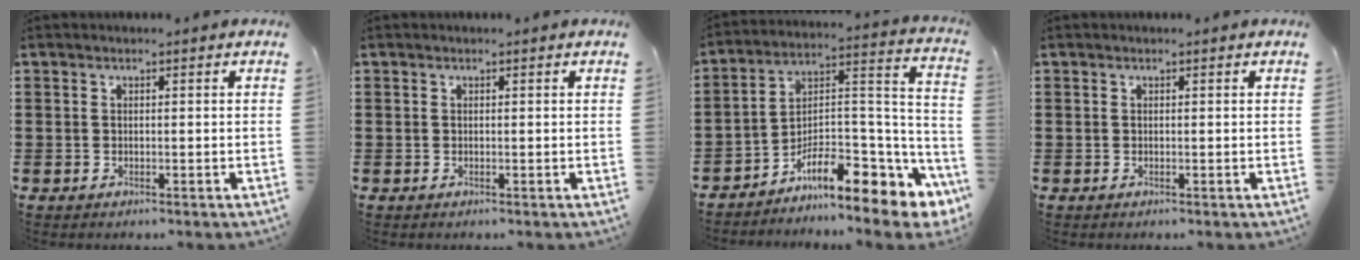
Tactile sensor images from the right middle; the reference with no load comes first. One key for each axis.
{"total": 0.0}
{"total": 9.0, "fx": -6.6, "fy": 2.6, "fz": 5.6, "tx": -0.088, "ty": -0.002, "tz": -0.126}
{"total": 0.0}